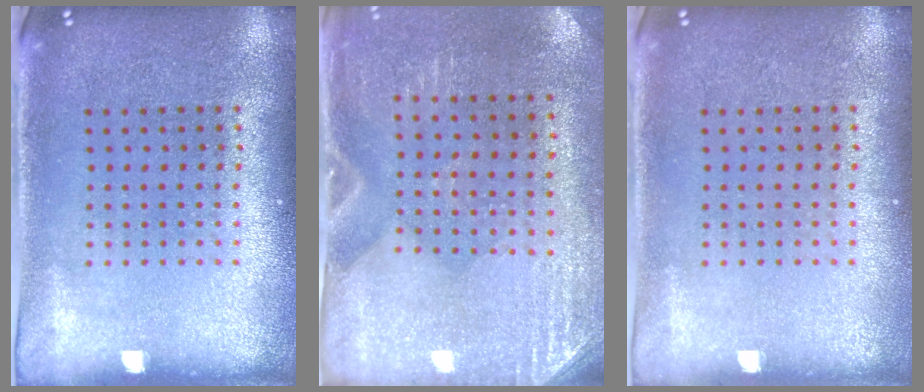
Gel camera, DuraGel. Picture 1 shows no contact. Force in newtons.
{"total": 2.9, "press": 2.5, "slide": 1.3}
{"total": 0.0}